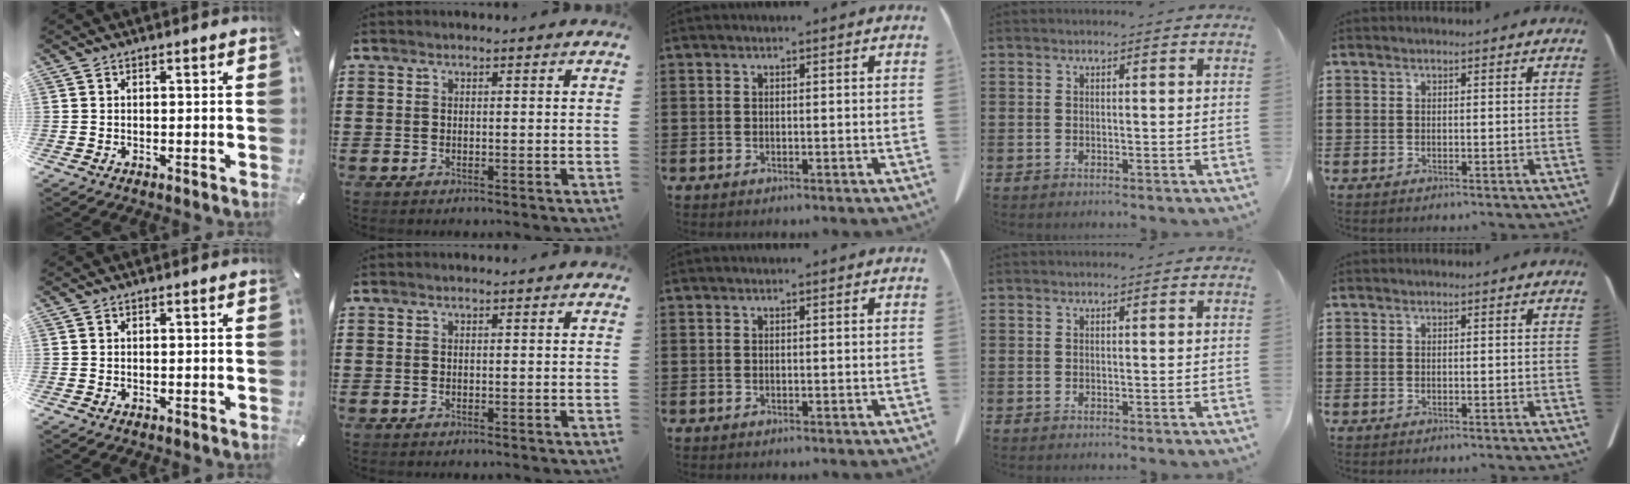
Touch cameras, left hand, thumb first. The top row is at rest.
{}